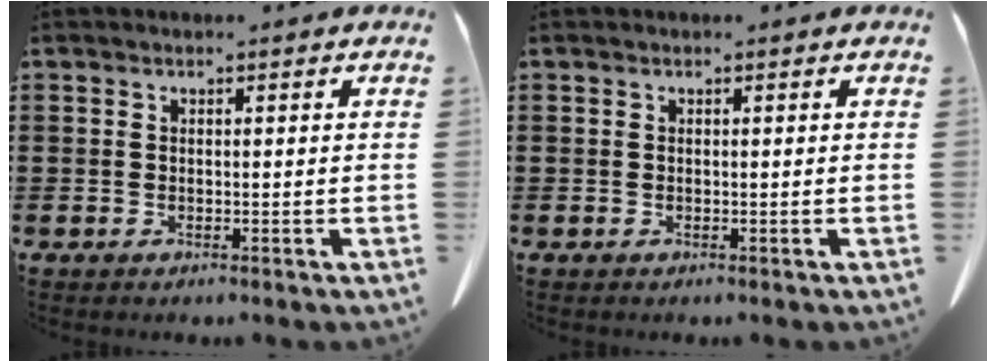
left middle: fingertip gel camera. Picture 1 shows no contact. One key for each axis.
{"total": 0.0}